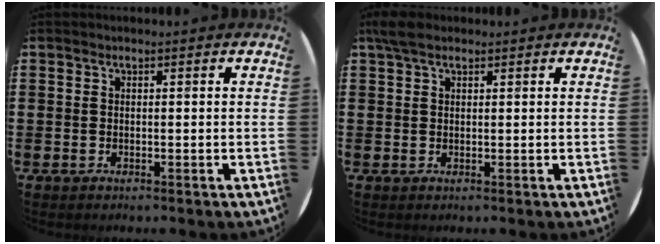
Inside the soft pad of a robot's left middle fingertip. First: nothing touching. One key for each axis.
{"total": 2.7, "fx": 1.9, "fy": 1.1, "fz": 1.5, "tx": -0.034, "ty": 0.008, "tz": 0.034}